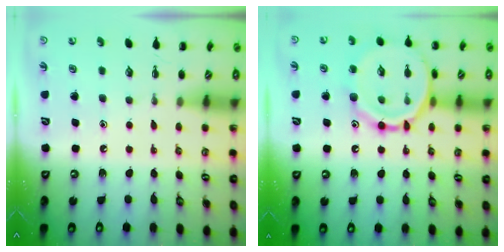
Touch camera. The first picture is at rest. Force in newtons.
{"total": 15.8, "press": 15.7, "slide": 1.2}